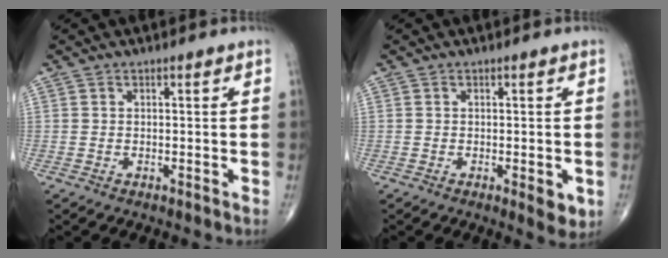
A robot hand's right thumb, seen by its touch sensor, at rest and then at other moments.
{"total": 3.5, "force": [-1.0, 1.2, 3.1], "torque": [-0.029, -0.006, -0.010]}